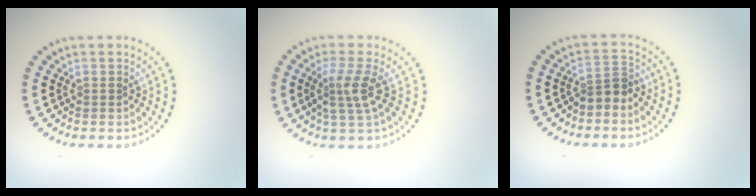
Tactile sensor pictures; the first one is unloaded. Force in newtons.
{"total": 2.8, "press": 2.2, "slide": 1.7}
{"total": 2.2, "press": 1.8, "slide": 1.4}